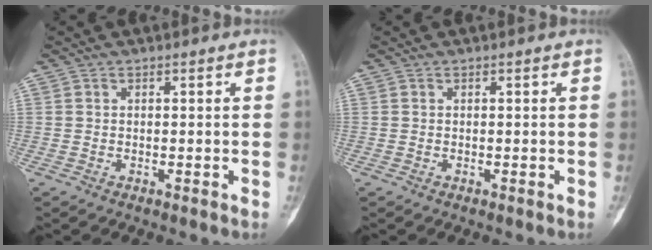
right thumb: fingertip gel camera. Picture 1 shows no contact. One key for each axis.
{"total": 0.0}